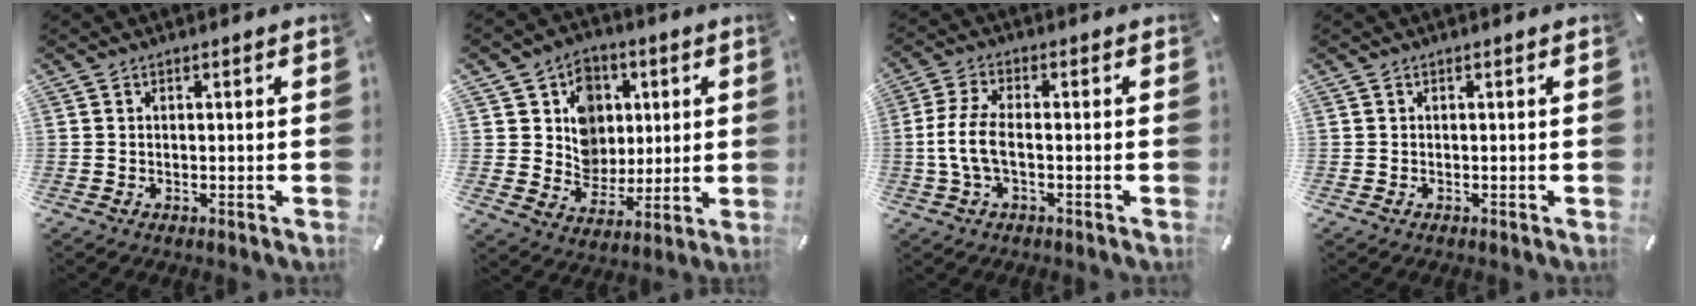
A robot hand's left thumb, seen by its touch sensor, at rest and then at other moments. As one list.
[{"total": 11.1, "force": [2.4, 10.5, 2.7], "torque": [-0.036, -0.023, 0.049]}, {"total": 7.6, "force": [-1.2, 3.3, 6.8], "torque": [-0.148, -0.006, -0.025]}, {"total": 0.0}]